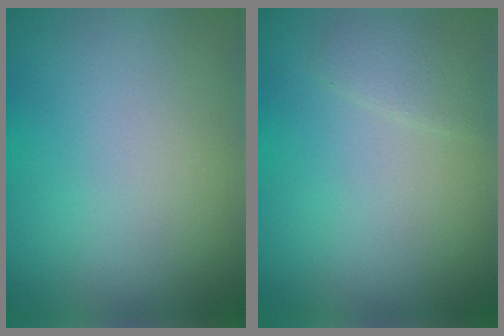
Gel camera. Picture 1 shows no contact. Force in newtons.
{"total": 1.3, "press": 1.3, "slide": 0.1}